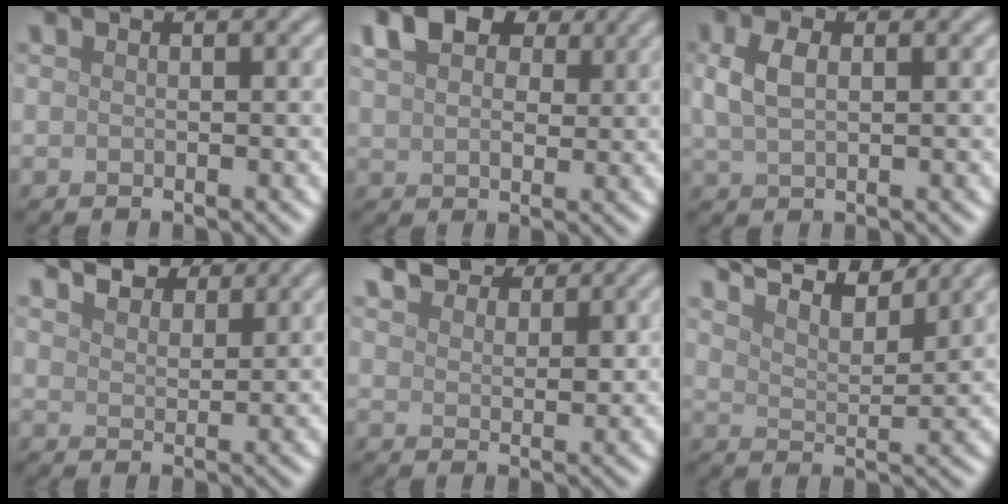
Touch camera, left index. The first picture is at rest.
{"total": 5.8, "force": [3.3, 3.4, 3.4], "torque": [-0.065, 0.010, 0.050]}
{"total": 2.9, "force": [0.8, 1.6, 2.3], "torque": [-0.054, 0.005, 0.016]}
{"total": 4.6, "force": [4.2, 1.3, 1.4], "torque": [-0.030, -0.008, 0.076]}
{"total": 4.9, "force": [4.1, 2.0, 1.7], "torque": [-0.033, -0.005, 0.068]}
{"total": 9.9, "force": [8.3, 2.5, 4.7], "torque": [-0.069, 0.024, 0.089]}